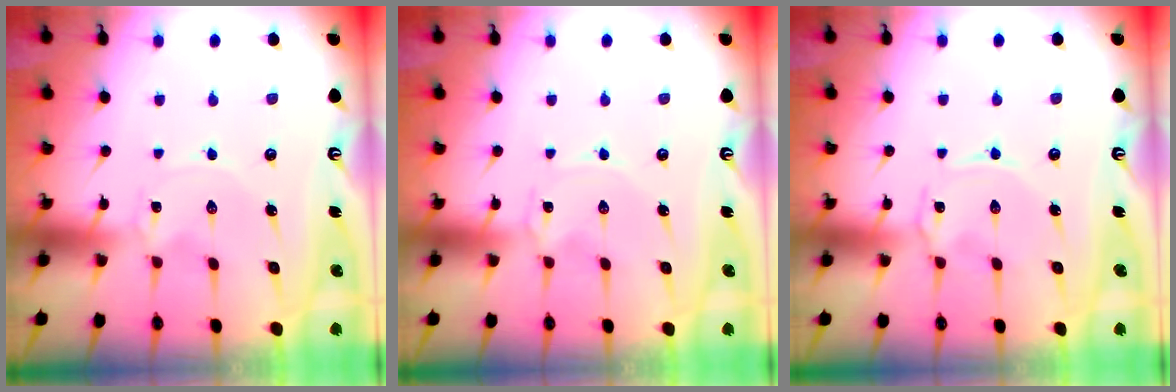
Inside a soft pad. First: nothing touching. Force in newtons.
{"total": 0.0}
{"total": 0.9, "press": 0.8, "slide": 0.2}